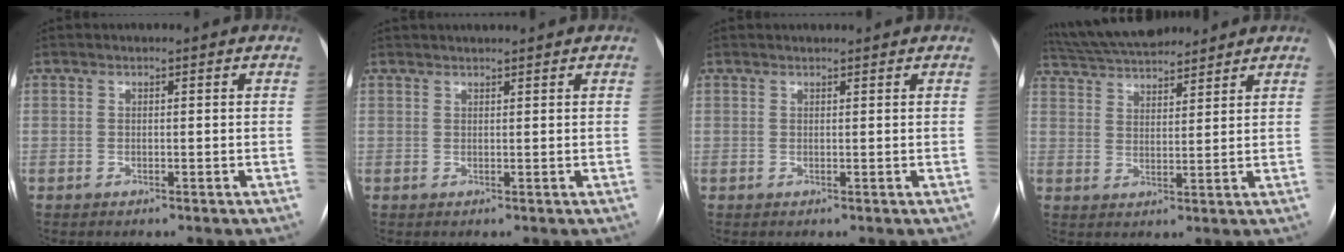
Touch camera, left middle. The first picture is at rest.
{"total": 3.9, "force": [3.7, 0.1, 1.4], "torque": [-0.015, 0.030, 0.052]}
{"total": 2.2, "force": [2.1, 0.3, 0.6], "torque": [-0.006, 0.024, 0.028]}
{"total": 13.3, "force": [12.1, 2.5, 4.9], "torque": [-0.092, 0.033, 0.202]}